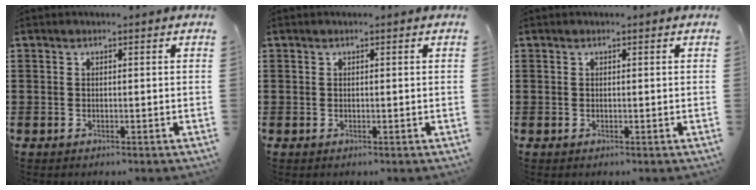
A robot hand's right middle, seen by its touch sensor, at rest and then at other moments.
{"total": 0.0}
{"total": 0.0}